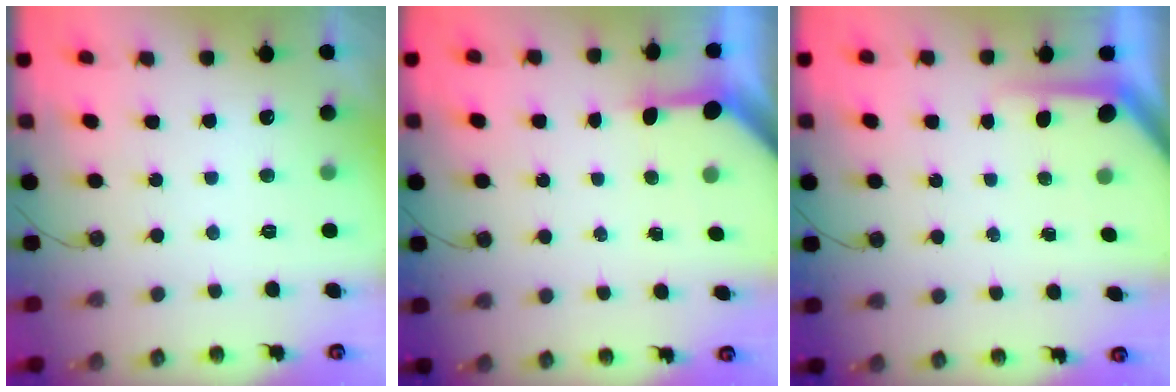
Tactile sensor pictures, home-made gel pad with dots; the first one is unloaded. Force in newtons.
{"total": 3.4, "press": 3.4, "slide": 0.4}
{"total": 4.8, "press": 4.7, "slide": 0.5}